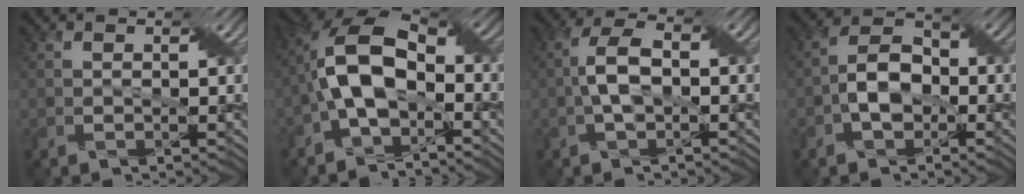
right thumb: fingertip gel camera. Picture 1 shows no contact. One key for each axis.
{"total": 10.6, "fx": -1.9, "fy": 6.0, "fz": 8.5, "tx": -0.164, "ty": 0.016, "tz": -0.052}
{"total": 4.8, "fx": -0.6, "fy": 2.3, "fz": 4.2, "tx": -0.091, "ty": 0.012, "tz": -0.015}
{"total": 5.2, "fx": -1.7, "fy": 3.5, "fz": 3.5, "tx": -0.060, "ty": 0.009, "tz": -0.040}